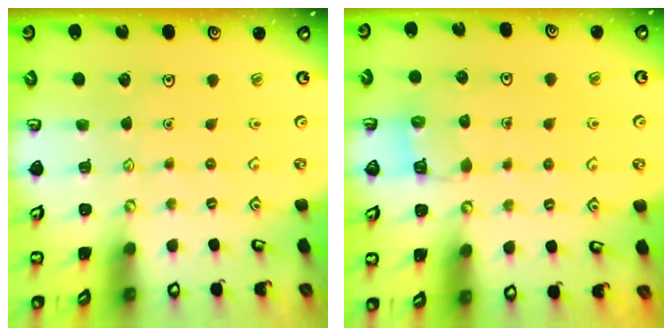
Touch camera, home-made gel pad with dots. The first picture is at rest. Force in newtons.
{"total": 4.2, "press": 4.2, "slide": 0.3}